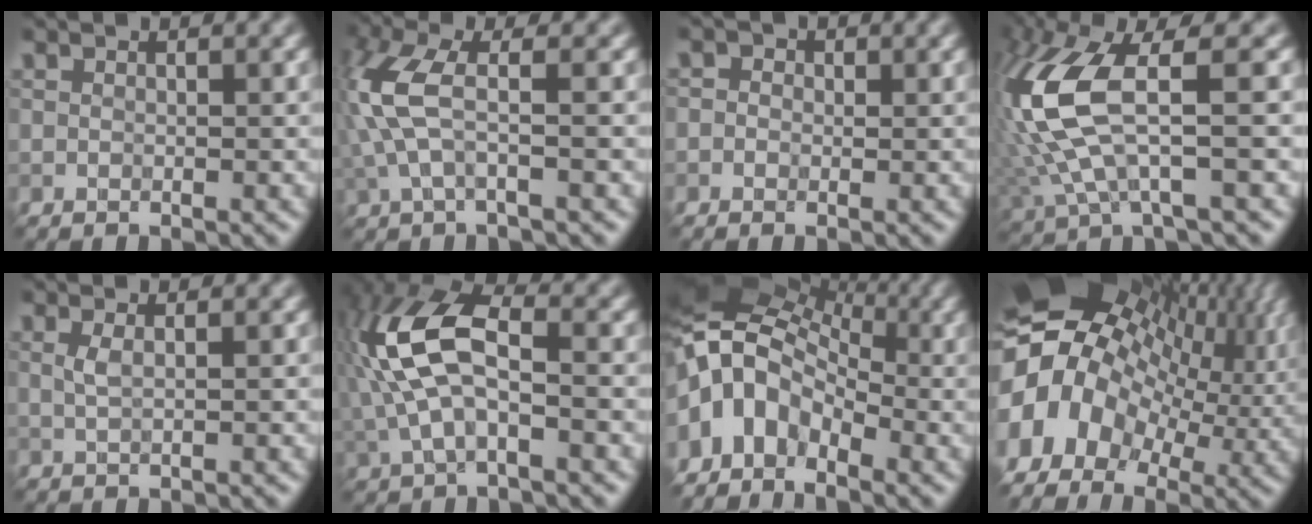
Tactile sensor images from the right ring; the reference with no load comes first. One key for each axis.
{"total": 4.8, "fx": 0.4, "fy": 1.6, "fz": 4.5, "tx": -0.124, "ty": 0.011, "tz": 0.004}
{"total": 1.3, "fx": 0.0, "fy": 1.2, "fz": 0.4, "tx": 0.004, "ty": 0.005, "tz": -0.015}
{"total": 9.6, "fx": 0.9, "fy": 3.5, "fz": 8.9, "tx": -0.218, "ty": 0.007, "tz": 0.023}
{"total": 1.2, "fx": 0.4, "fy": 0.4, "fz": 1.1, "tx": -0.016, "ty": 0.008, "tz": 0.009}
{"total": 8.5, "fx": 0.0, "fy": 4.3, "fz": 7.3, "tx": -0.171, "ty": 0.029, "tz": -0.006}
{"total": 10.3, "fx": -1.7, "fy": 7.1, "fz": 7.3, "tx": -0.129, "ty": 0.015, "tz": -0.037}
{"total": 17.3, "fx": 0.4, "fy": 12.7, "fz": 11.7, "tx": -0.224, "ty": 0.015, "tz": 0.022}